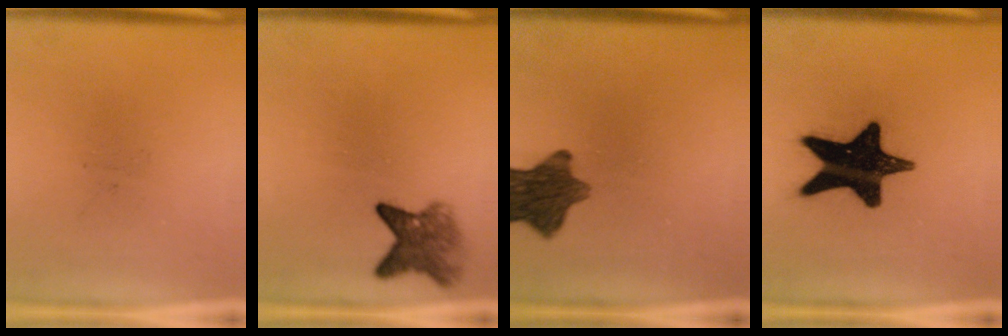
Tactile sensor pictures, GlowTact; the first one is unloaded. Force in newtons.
{"total": 4.9}
{"total": 9.9}
{"total": 18.0}